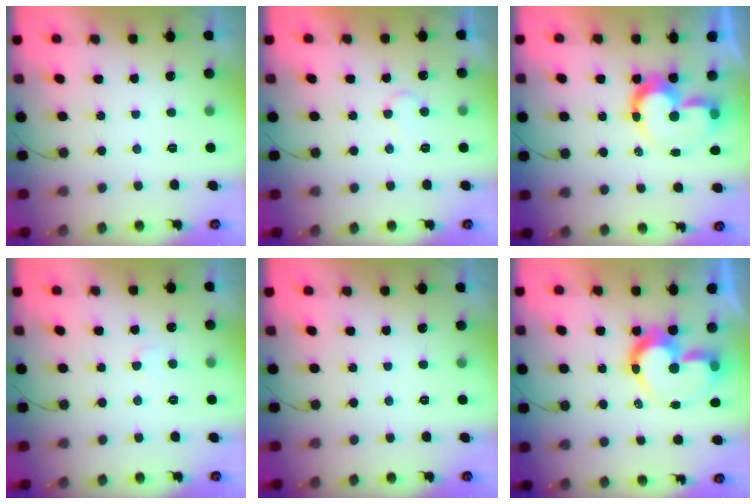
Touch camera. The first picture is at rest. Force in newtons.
{"total": 6.0, "press": 6.0, "slide": 0.5}
{"total": 11.8, "press": 11.8, "slide": 1.3}
{"total": 2.9, "press": 2.9, "slide": 0.2}
{"total": 0.0}
{"total": 12.6, "press": 12.3, "slide": 2.5}